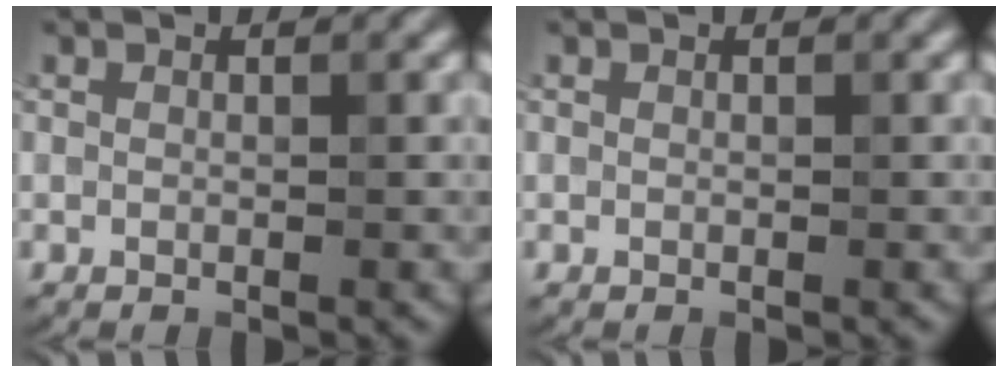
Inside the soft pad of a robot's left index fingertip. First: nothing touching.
{"total": 0.0}